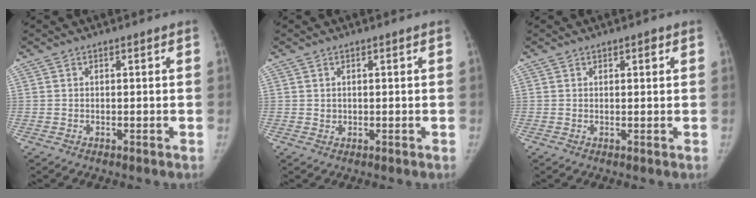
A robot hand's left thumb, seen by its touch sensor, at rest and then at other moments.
{"total": 0.8, "force": [0.4, 0.6, 0.4], "torque": [0.002, -0.002, 0.009]}
{"total": 1.4, "force": [0.7, 0.6, 1.0], "torque": [-0.008, -0.002, 0.010]}